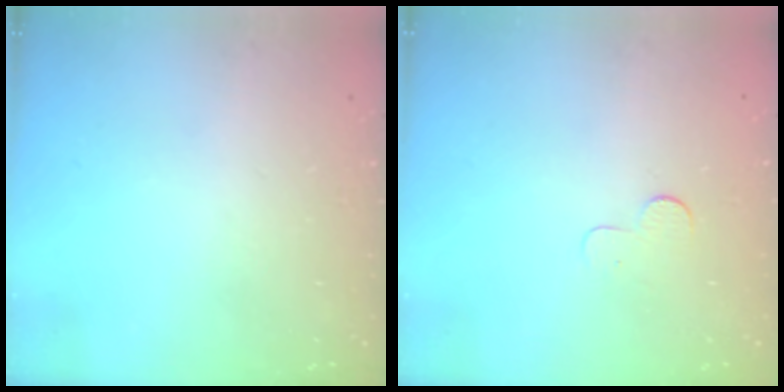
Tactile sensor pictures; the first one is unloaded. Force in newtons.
{"total": 2.9, "press": 2.9, "slide": 0.3}